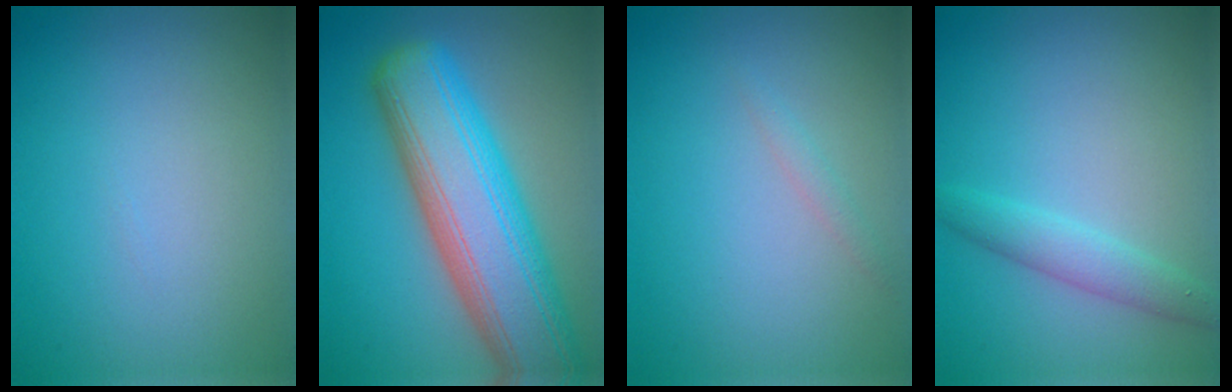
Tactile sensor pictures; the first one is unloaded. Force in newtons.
{"total": 12.5, "press": 12.4, "slide": 0.7}
{"total": 0.8, "press": 0.8, "slide": 0.0}
{"total": 2.3, "press": 2.3, "slide": 0.0}